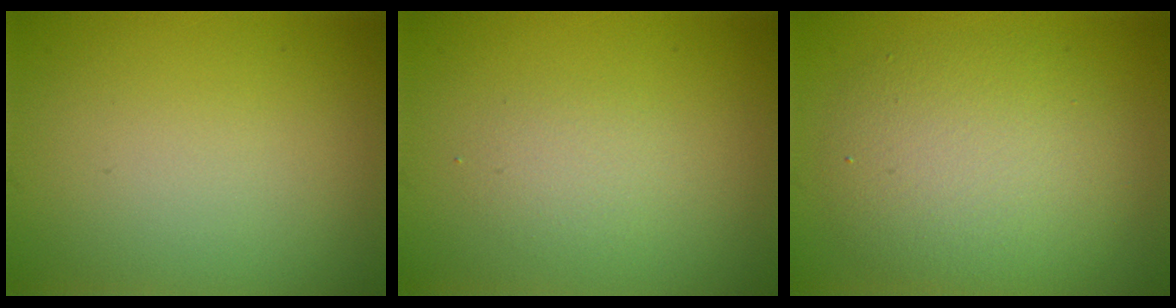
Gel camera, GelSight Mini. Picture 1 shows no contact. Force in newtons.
{"total": 1.6, "press": 1.6, "slide": 0.1}
{"total": 5.8, "press": 5.8, "slide": 0.4}